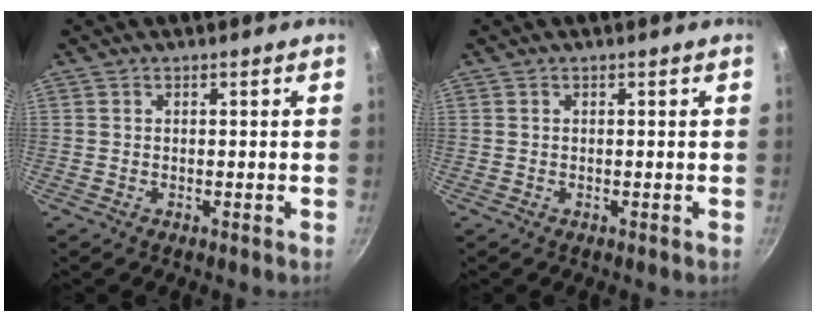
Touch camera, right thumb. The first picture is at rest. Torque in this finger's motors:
{"motor_torque": [0.00, 0.00, 0.00, 0.00, 0.00]}